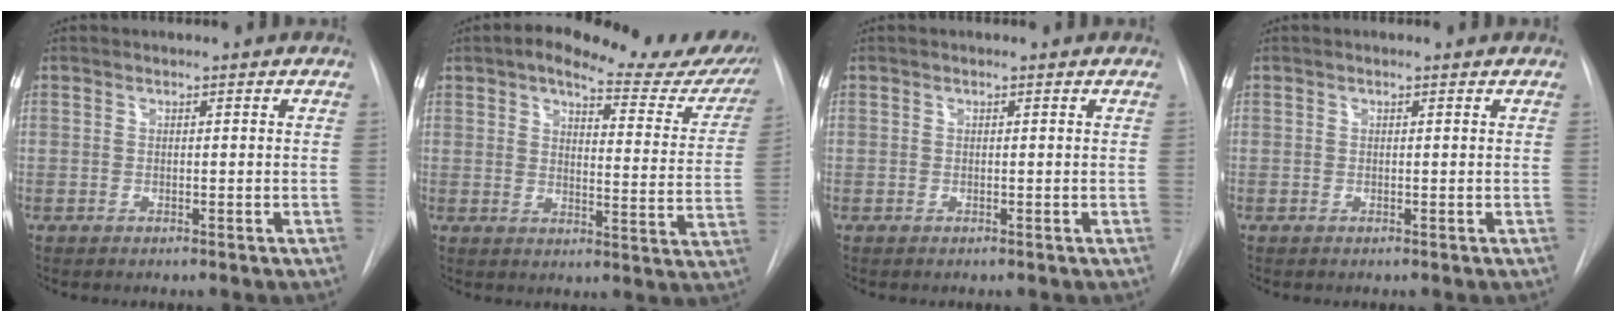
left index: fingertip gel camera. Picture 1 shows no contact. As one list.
[{"total": 21.4, "force": [17.9, 5.4, 10.5], "torque": [-0.127, -0.032, 0.200]}, {"total": 0.0}, {"total": 0.5, "force": [0.5, 0.0, 0.2], "torque": [-0.009, 0.008, 0.008]}]